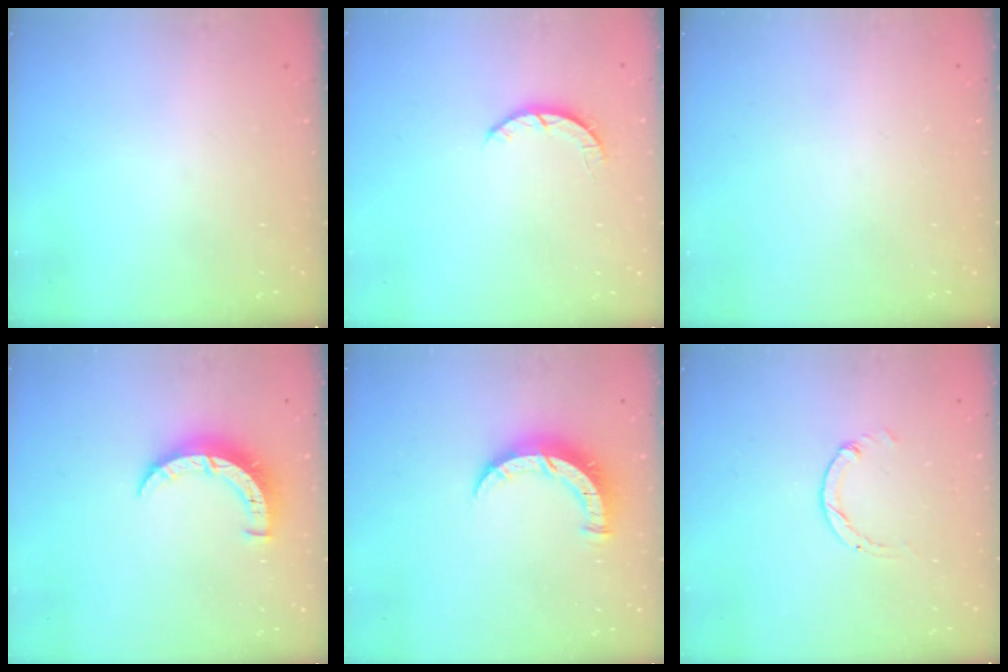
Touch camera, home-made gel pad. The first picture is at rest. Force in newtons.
{"total": 2.5, "press": 2.4, "slide": 0.4}
{"total": 0.0}
{"total": 7.0, "press": 7.0, "slide": 0.2}
{"total": 8.0, "press": 7.9, "slide": 1.0}
{"total": 0.0}